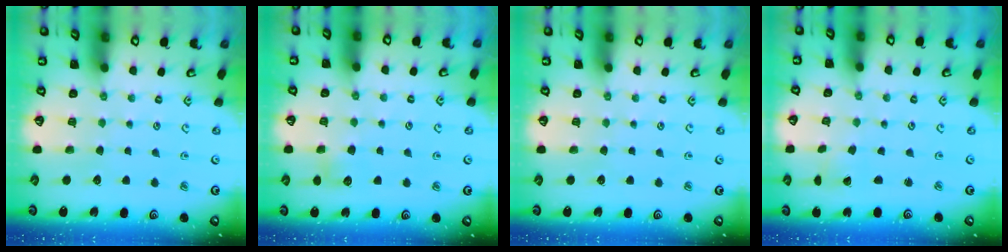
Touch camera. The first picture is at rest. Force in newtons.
{"total": 5.7, "press": 5.7, "slide": 0.7}
{"total": 0.0}
{"total": 0.9, "press": 0.9, "slide": 0.1}